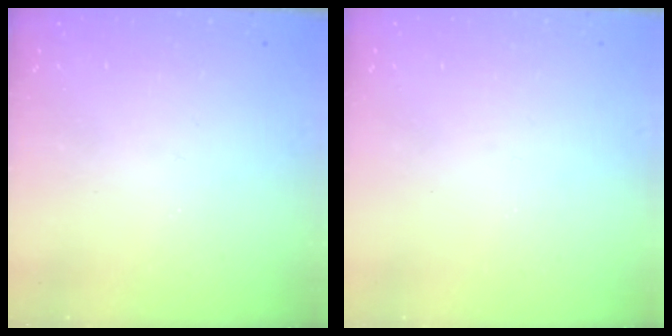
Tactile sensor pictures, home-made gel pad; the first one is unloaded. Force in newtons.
{"total": 0.7, "press": 0.7, "slide": 0.1}